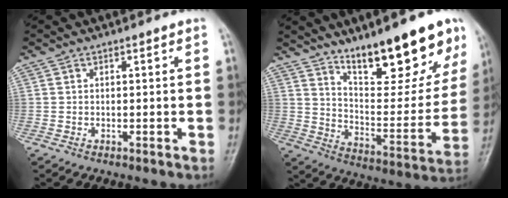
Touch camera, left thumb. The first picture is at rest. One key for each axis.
{"total": 20.2, "fx": 13.7, "fy": 6.2, "fz": 13.4, "tx": -0.143, "ty": -0.088, "tz": 0.218}